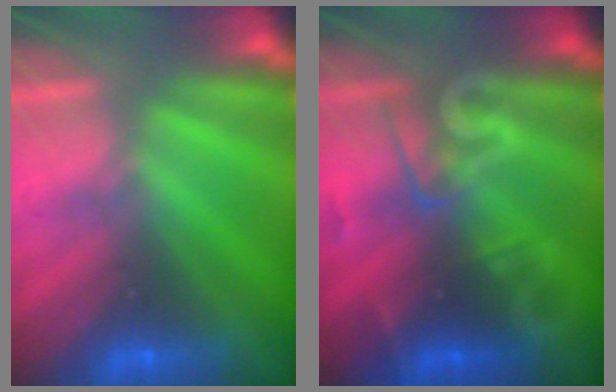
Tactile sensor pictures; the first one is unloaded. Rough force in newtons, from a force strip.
{"total": 2.8}